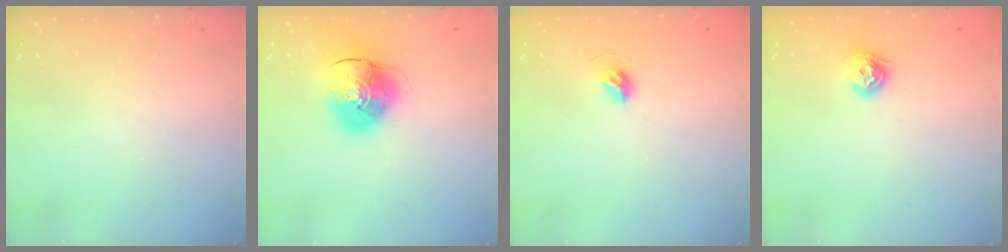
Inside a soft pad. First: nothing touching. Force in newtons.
{"total": 11.8, "press": 11.7, "slide": 1.9}
{"total": 5.4, "press": 5.2, "slide": 1.2}
{"total": 7.8, "press": 7.8, "slide": 0.4}